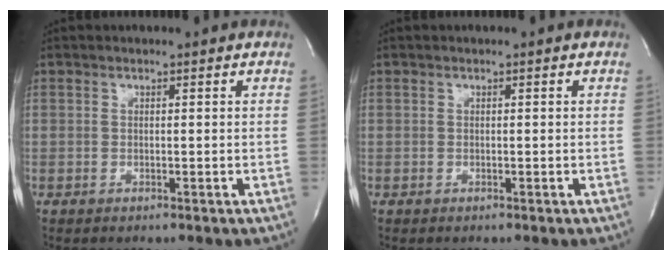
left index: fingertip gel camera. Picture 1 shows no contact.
{"total": 0.0}